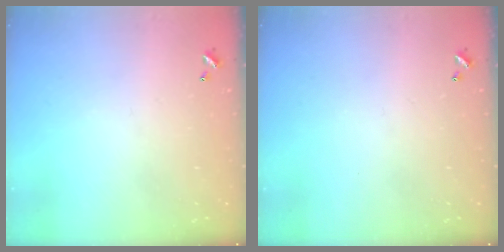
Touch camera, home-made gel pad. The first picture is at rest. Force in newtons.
{"total": 0.0}